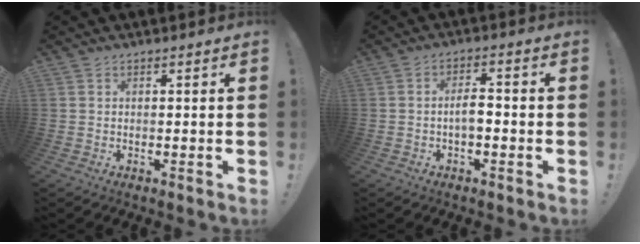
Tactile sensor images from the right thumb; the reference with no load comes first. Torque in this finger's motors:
{"motor_torque": [-0.09, 0.20, -0.22, 0.23, 0.02]}